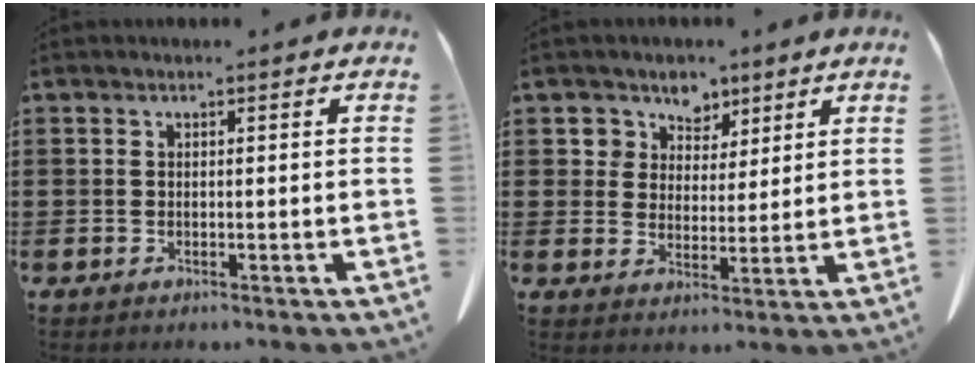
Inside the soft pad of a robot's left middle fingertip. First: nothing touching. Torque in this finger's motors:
{"motor_torque": [1.64, 0.50, 0.08, 0.01]}